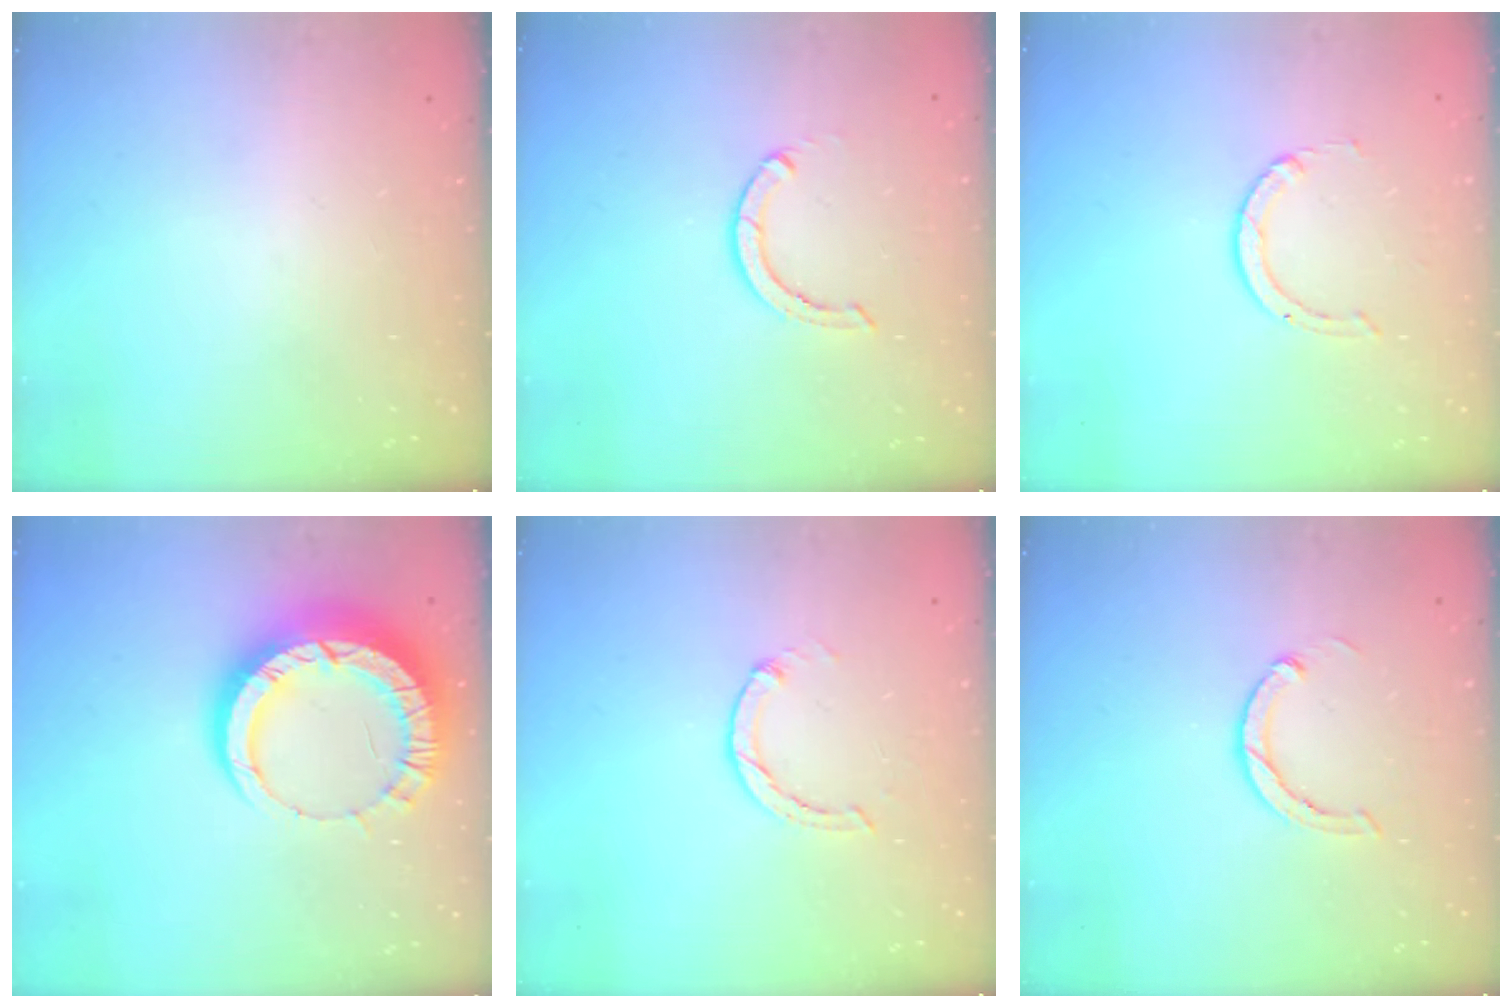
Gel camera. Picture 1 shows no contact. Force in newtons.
{"total": 2.9, "press": 2.9, "slide": 0.1}
{"total": 1.5, "press": 1.5, "slide": 0.2}
{"total": 13.2, "press": 13.1, "slide": 1.3}
{"total": 0.0}
{"total": 3.0, "press": 3.0, "slide": 0.1}